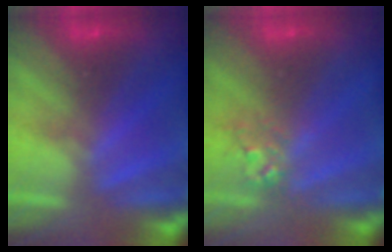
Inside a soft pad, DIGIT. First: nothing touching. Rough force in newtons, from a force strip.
{"total": 2.7}